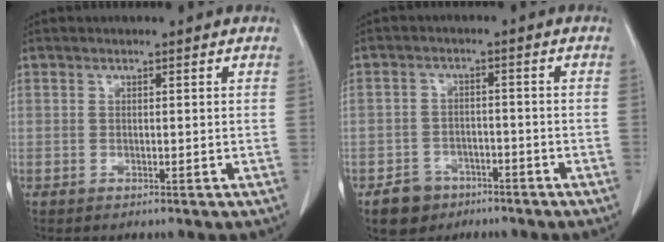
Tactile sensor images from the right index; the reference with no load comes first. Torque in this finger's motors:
{"motor_torque": [-0.55, -0.51, -0.63, -0.20]}